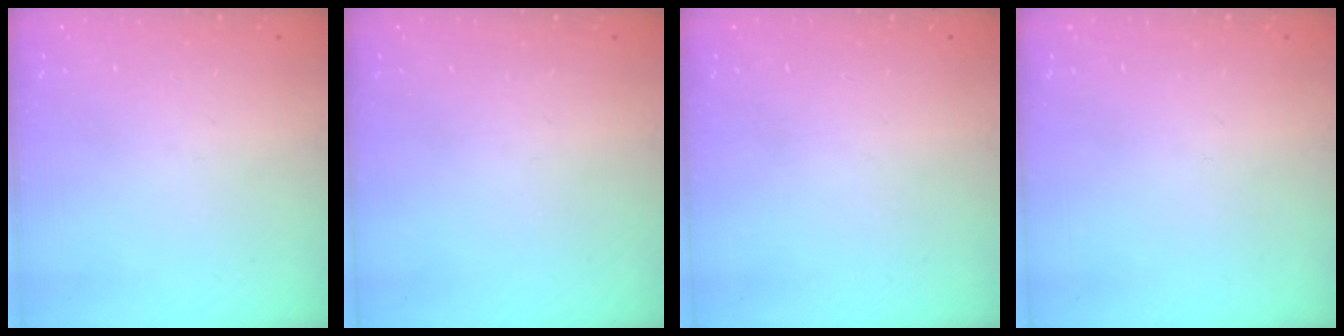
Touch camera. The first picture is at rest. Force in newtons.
{"total": 0.0}
{"total": 0.0}
{"total": 0.0}